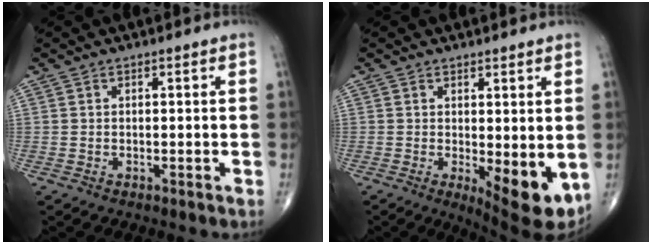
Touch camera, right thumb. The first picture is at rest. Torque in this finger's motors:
{"motor_torque": [1.10, 2.07, 0.56, -0.63, 0.26]}